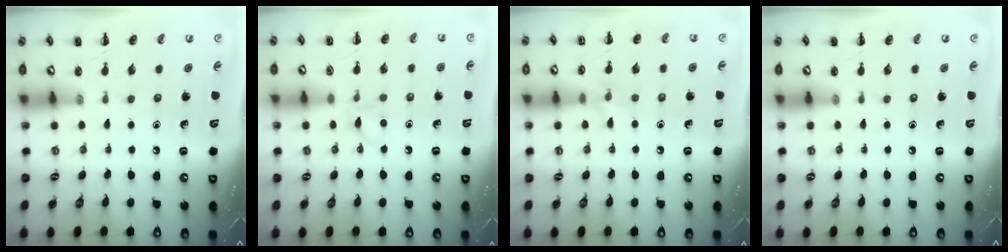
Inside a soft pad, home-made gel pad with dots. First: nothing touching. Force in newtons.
{"total": 4.1, "press": 3.8, "slide": 1.4}
{"total": 6.5, "press": 6.2, "slide": 2.1}
{"total": 0.0}